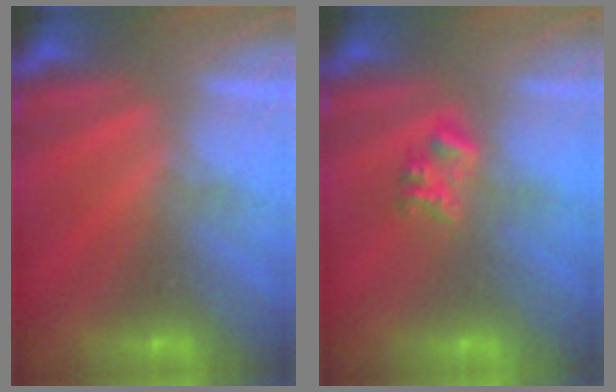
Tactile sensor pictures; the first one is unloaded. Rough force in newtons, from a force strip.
{"total": 2.3}